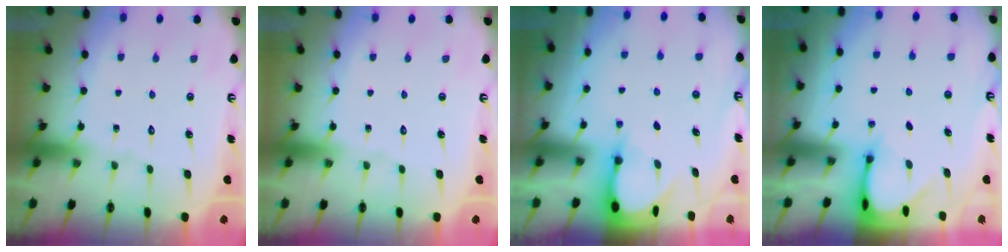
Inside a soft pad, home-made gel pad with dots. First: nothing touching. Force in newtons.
{"total": 0.0}
{"total": 3.1, "press": 3.1, "slide": 0.4}
{"total": 3.1, "press": 3.1, "slide": 0.2}